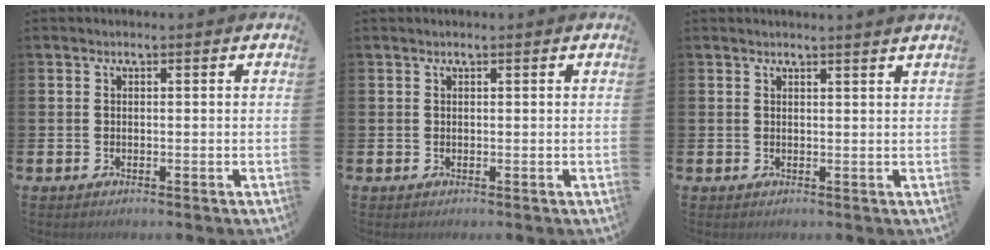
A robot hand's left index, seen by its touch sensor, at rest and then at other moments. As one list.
[{"total": 0.0}, {"total": 1.0, "force": [1.0, -0.3, 0.0], "torque": [0.006, -0.007, 0.017]}]